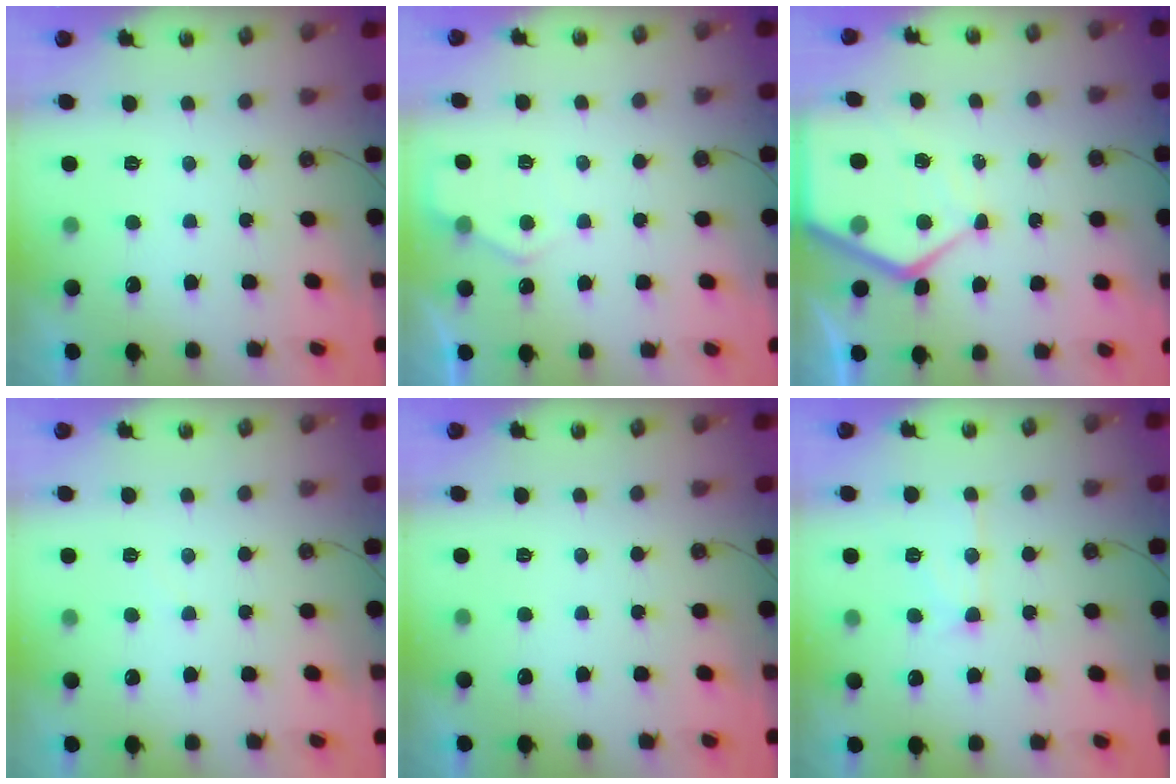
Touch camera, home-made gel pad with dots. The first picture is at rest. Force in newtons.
{"total": 5.2, "press": 5.2, "slide": 0.4}
{"total": 10.4, "press": 10.3, "slide": 1.1}
{"total": 4.4, "press": 4.3, "slide": 0.7}
{"total": 0.0}
{"total": 11.7, "press": 11.7, "slide": 1.0}